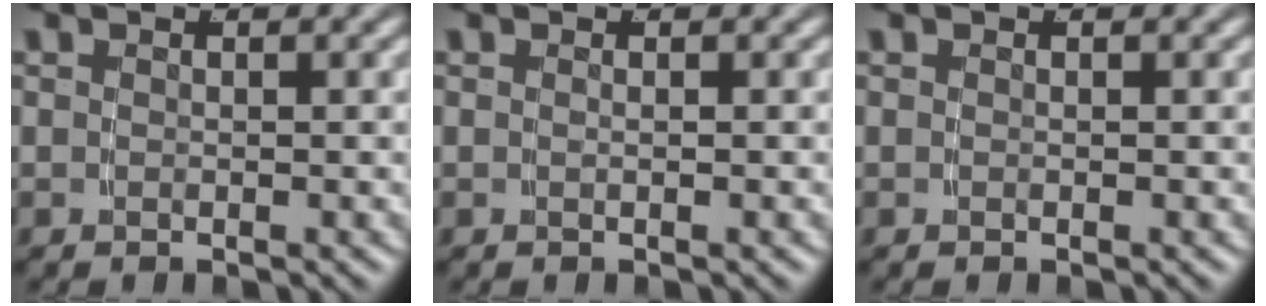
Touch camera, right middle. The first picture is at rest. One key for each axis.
{"total": 0.8, "fx": -0.2, "fy": -0.7, "fz": 0.2, "tx": -0.003, "ty": -0.001, "tz": 0.001}
{"total": 0.0}